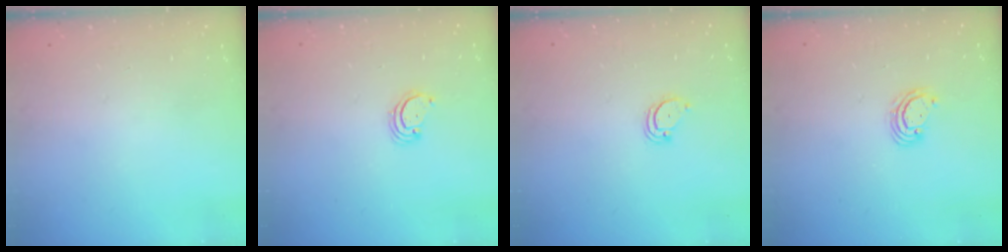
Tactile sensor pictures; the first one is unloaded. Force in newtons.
{"total": 2.5, "press": 2.5, "slide": 0.2}
{"total": 3.0, "press": 3.0, "slide": 0.2}
{"total": 3.0, "press": 2.9, "slide": 0.3}